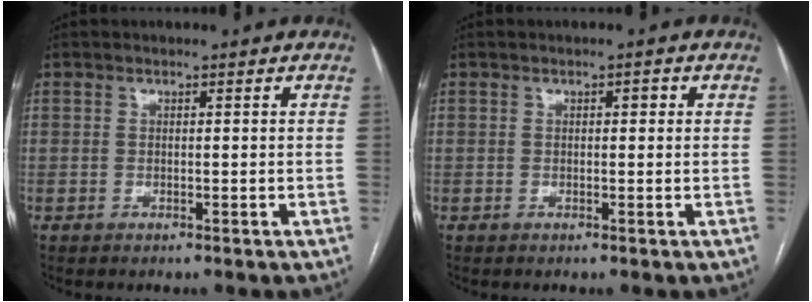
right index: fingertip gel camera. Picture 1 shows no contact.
{"total": 1.0, "force": [0.2, 0.4, 0.8], "torque": [-0.009, 0.003, 0.001]}